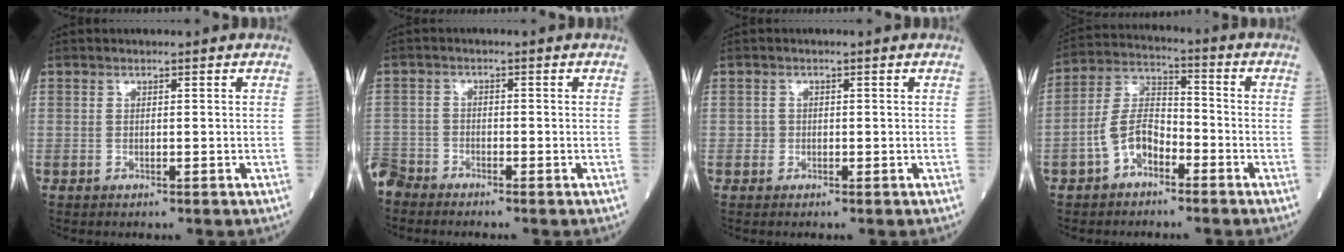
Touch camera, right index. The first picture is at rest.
{"total": 4.5, "force": [-4.3, 1.3, -0.1], "torque": [0.003, -0.010, -0.090]}
{"total": 0.6, "force": [-0.3, 0.5, 0.0], "torque": [-0.004, 0.003, -0.006]}
{"total": 7.6, "force": [-3.7, 4.1, 5.1], "torque": [-0.114, 0.020, -0.075]}